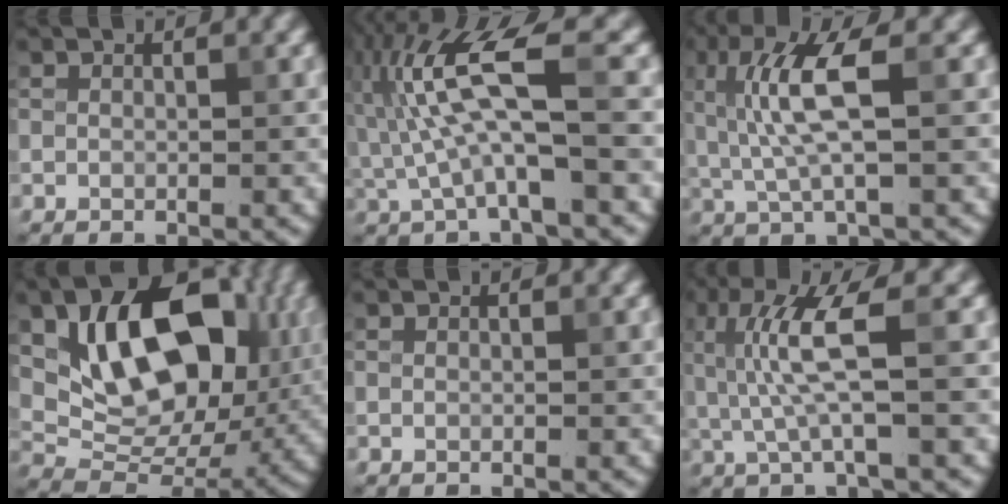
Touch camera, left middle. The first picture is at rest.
{"total": 7.7, "force": [0.3, 1.5, 7.5], "torque": [-0.161, 0.020, 0.004]}
{"total": 5.7, "force": [0.9, 1.2, 5.5], "torque": [-0.121, 0.002, 0.019]}
{"total": 12.9, "force": [4.0, 7.9, 9.3], "torque": [-0.138, -0.004, 0.072]}
{"total": 0.0}
{"total": 5.2, "force": [0.7, 0.8, 5.1], "torque": [-0.117, 0.002, 0.017]}